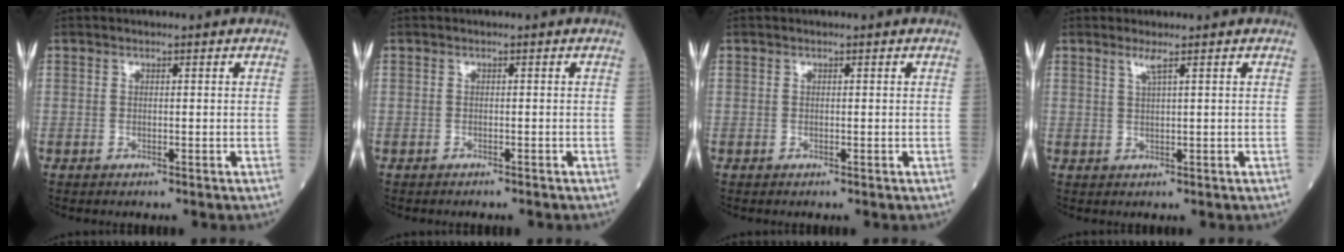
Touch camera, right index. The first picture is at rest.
{"total": 1.4, "force": [-1.2, 0.3, 0.5], "torque": [-0.017, -0.004, -0.015]}
{"total": 0.0}
{"total": 1.6, "force": [1.0, -0.4, 1.1], "torque": [-0.030, -0.002, 0.026]}